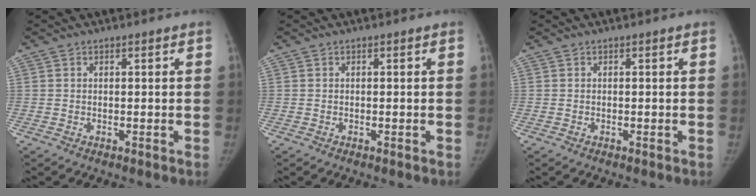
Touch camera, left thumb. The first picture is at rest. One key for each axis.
{"total": 0.0}
{"total": 0.0}